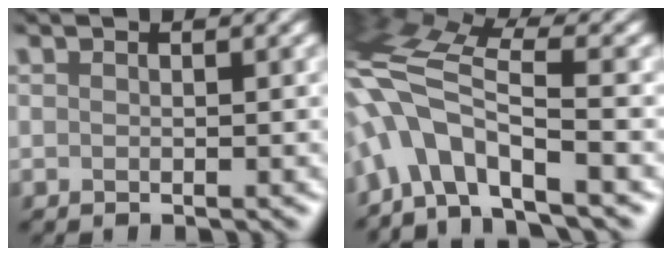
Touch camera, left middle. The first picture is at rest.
{"total": 8.1, "force": [-4.7, 2.4, 6.2], "torque": [-0.132, 0.020, -0.082]}